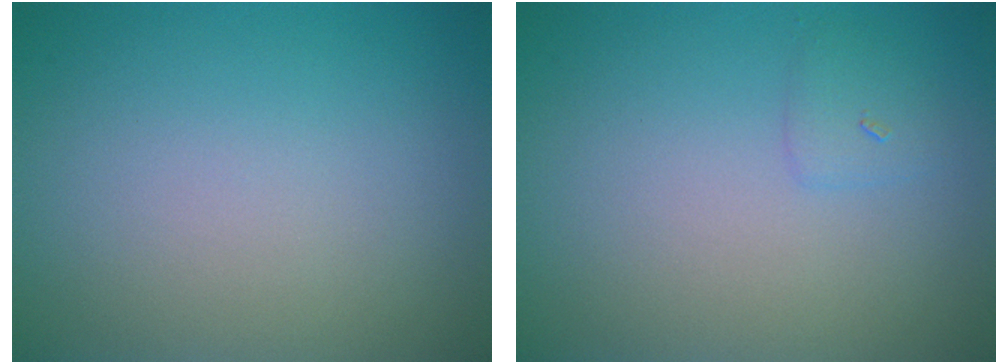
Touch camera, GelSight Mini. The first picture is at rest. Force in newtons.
{"total": 0.5, "press": 0.5, "slide": 0.0}